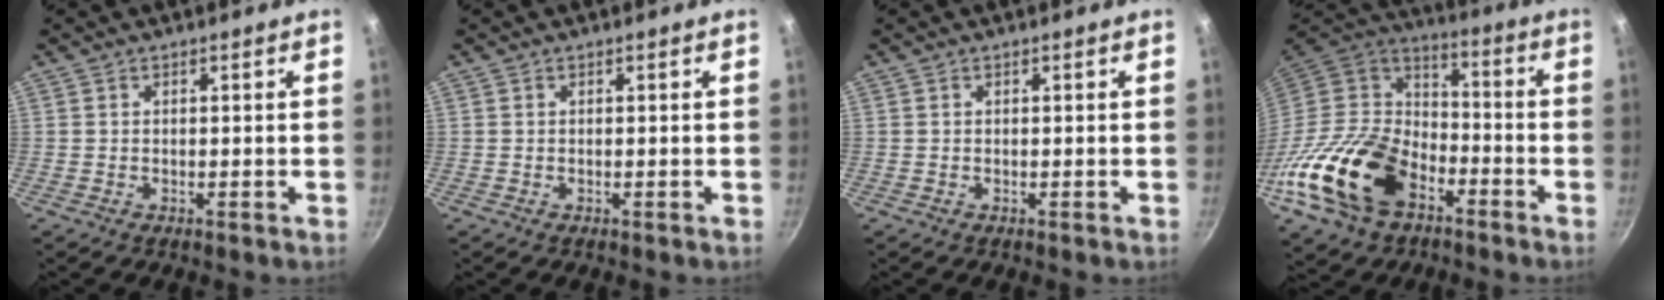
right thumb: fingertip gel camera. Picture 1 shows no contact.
{"total": 0.0}
{"total": 0.0}
{"total": 22.0, "force": [-10.0, 14.7, 12.9], "torque": [-0.231, 0.052, -0.192]}